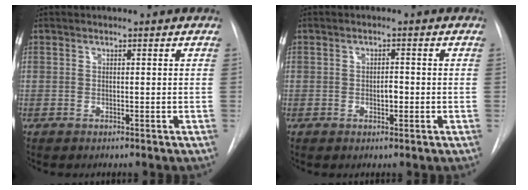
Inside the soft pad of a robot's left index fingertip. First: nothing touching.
{"total": 1.8, "force": [-0.8, 0.8, 1.4], "torque": [-0.020, -0.003, -0.011]}